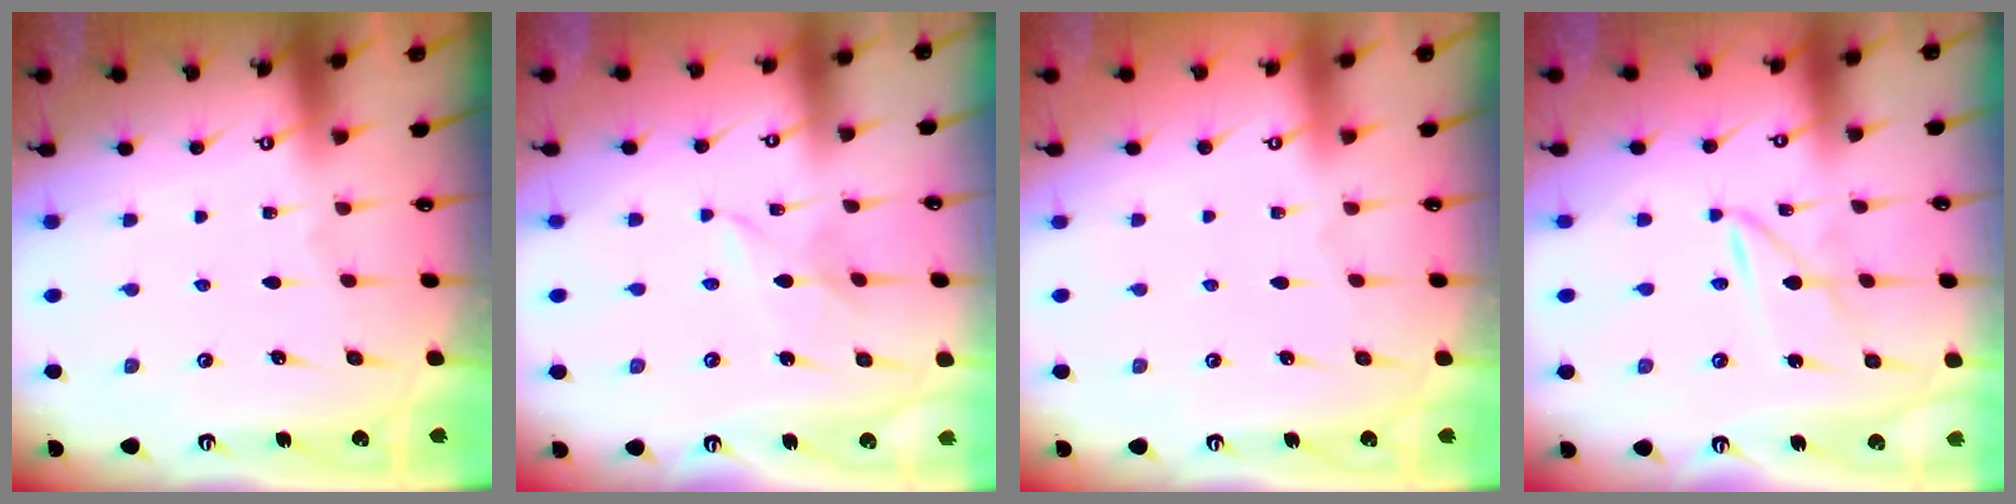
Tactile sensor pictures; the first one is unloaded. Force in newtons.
{"total": 2.2, "press": 2.2, "slide": 0.3}
{"total": 0.0}
{"total": 2.5, "press": 2.5, "slide": 0.3}